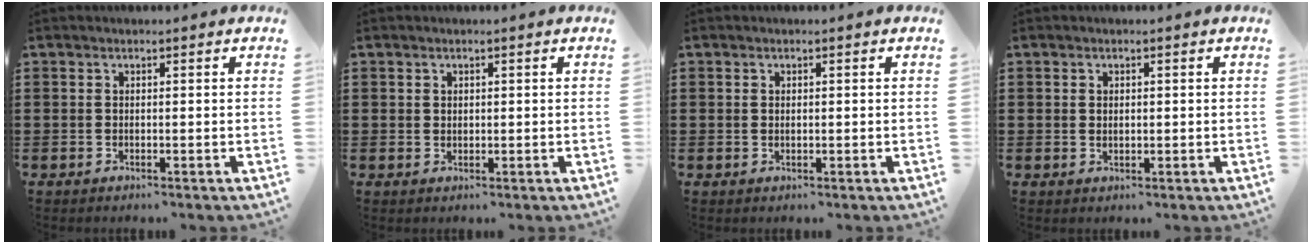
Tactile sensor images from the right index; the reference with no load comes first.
{"total": 1.0, "force": [0.5, 0.8, 0.3], "torque": [-0.007, 0.003, 0.011]}
{"total": 0.6, "force": [0.1, 0.4, 0.4], "torque": [-0.010, 0.001, 0.003]}
{"total": 0.9, "force": [0.3, 0.6, 0.6], "torque": [-0.013, 0.006, 0.005]}